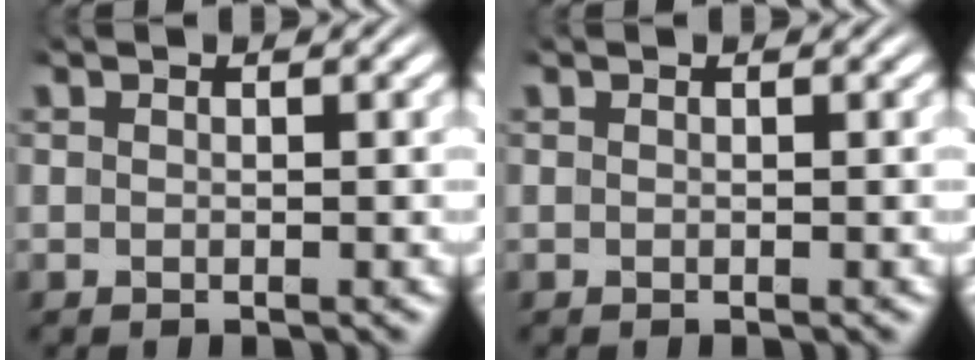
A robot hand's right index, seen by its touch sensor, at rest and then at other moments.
{"total": 0.0}